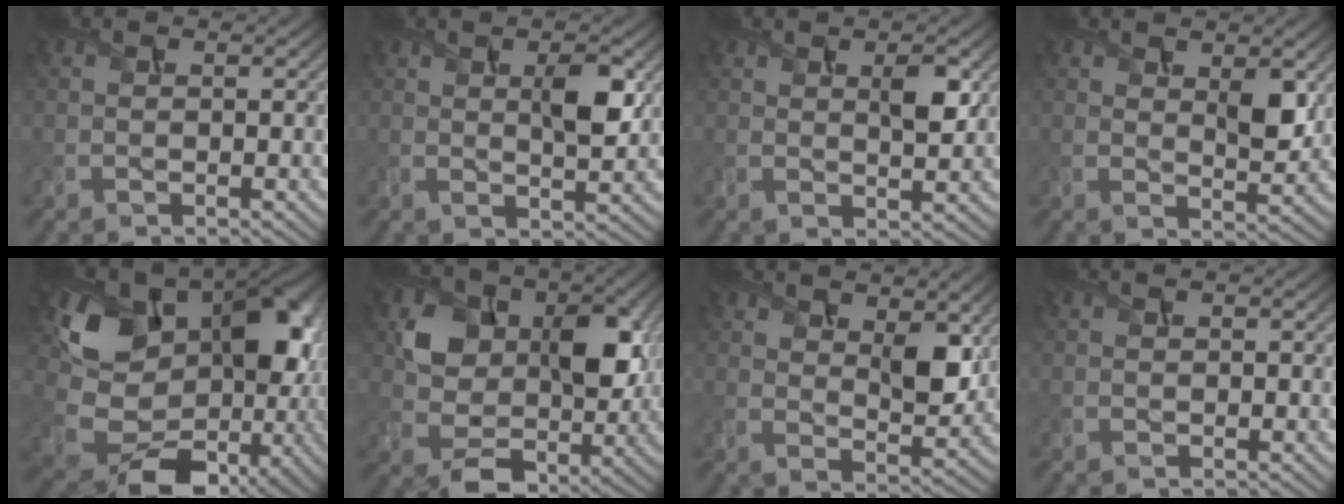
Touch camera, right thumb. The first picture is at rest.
{"total": 5.3, "force": [1.8, 1.8, 4.6], "torque": [-0.080, -0.001, 0.032]}
{"total": 3.9, "force": [1.6, 1.4, 3.2], "torque": [-0.062, -0.003, 0.030]}
{"total": 4.4, "force": [1.9, 1.8, 3.6], "torque": [-0.065, -0.009, 0.037]}
{"total": 17.5, "force": [2.2, 13.0, 11.4], "torque": [-0.201, -0.024, 0.063]}
{"total": 10.7, "force": [1.4, 8.1, 6.7], "torque": [-0.120, -0.011, 0.030]}
{"total": 6.8, "force": [3.4, 3.3, 4.9], "torque": [-0.087, -0.011, 0.064]}
{"total": 0.0}